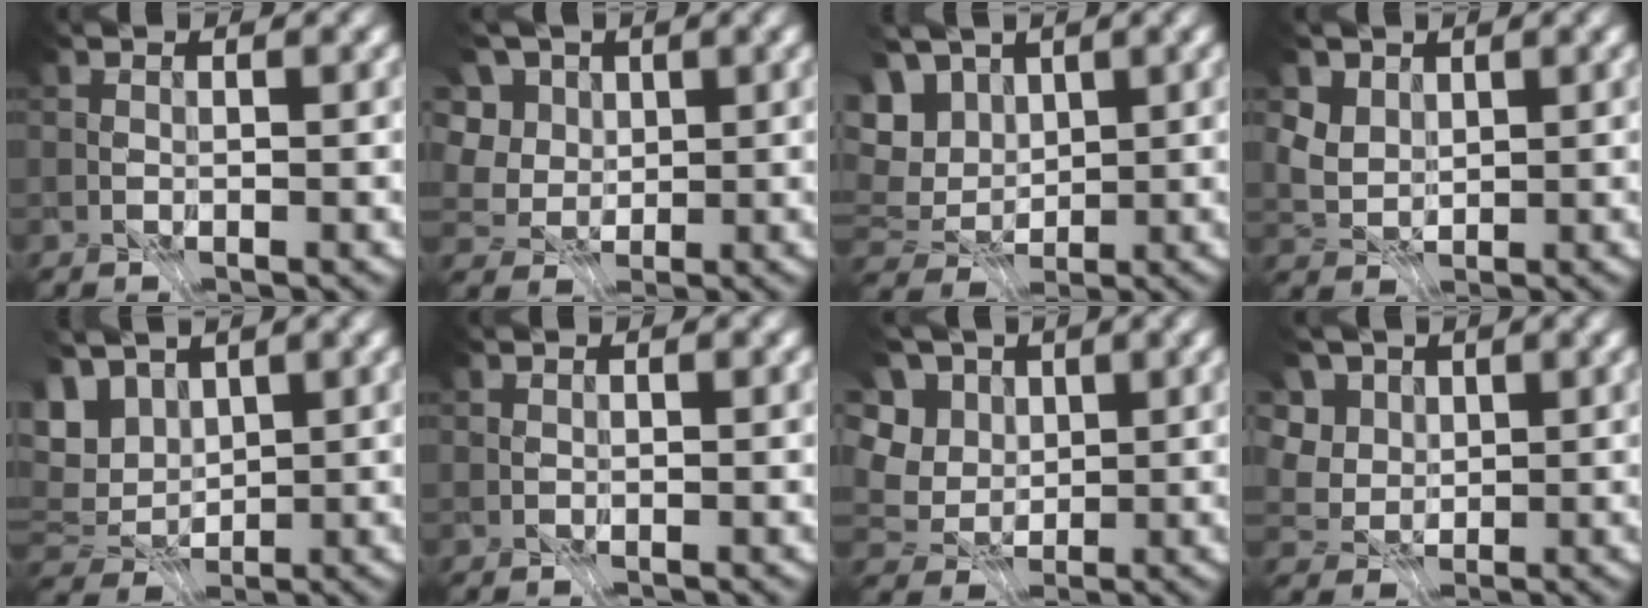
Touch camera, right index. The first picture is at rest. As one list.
[{"total": 4.9, "force": [1.6, 4.2, 2.0], "torque": [-0.065, 0.009, 0.028]}, {"total": 6.3, "force": [1.6, 4.2, 4.4], "torque": [-0.092, 0.007, 0.033]}, {"total": 2.6, "force": [2.3, 0.9, 0.5], "torque": [-0.032, -0.020, 0.054]}, {"total": 4.7, "force": [1.3, 2.2, 3.9], "torque": [-0.088, 0.004, 0.041]}, {"total": 0.0}, {"total": 6.6, "force": [1.5, 5.8, 2.9], "torque": [-0.094, 0.008, 0.029]}, {"total": 3.9, "force": [1.6, 3.1, 1.6], "torque": [-0.048, -0.004, 0.029]}]